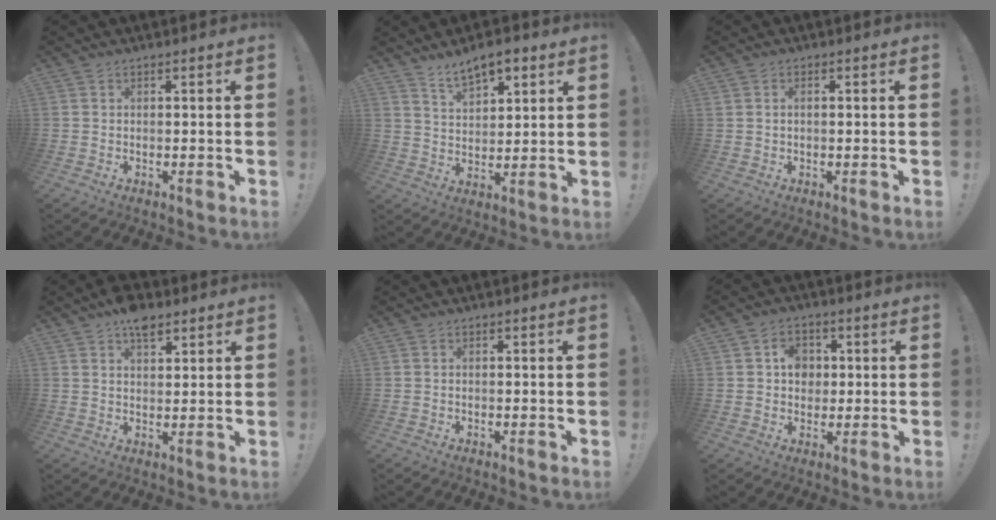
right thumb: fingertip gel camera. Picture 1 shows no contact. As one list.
[{"total": 8.5, "force": [5.9, 4.1, 4.5], "torque": [-0.075, -0.023, 0.107]}, {"total": 0.9, "force": [0.1, 0.4, 0.8], "torque": [-0.015, 0.001, 0.002]}, {"total": 7.1, "force": [4.6, 3.7, 3.8], "torque": [-0.052, -0.021, 0.082]}, {"total": 0.0}, {"total": 6.7, "force": [1.3, 6.0, 2.9], "torque": [-0.036, 0.001, 0.023]}]